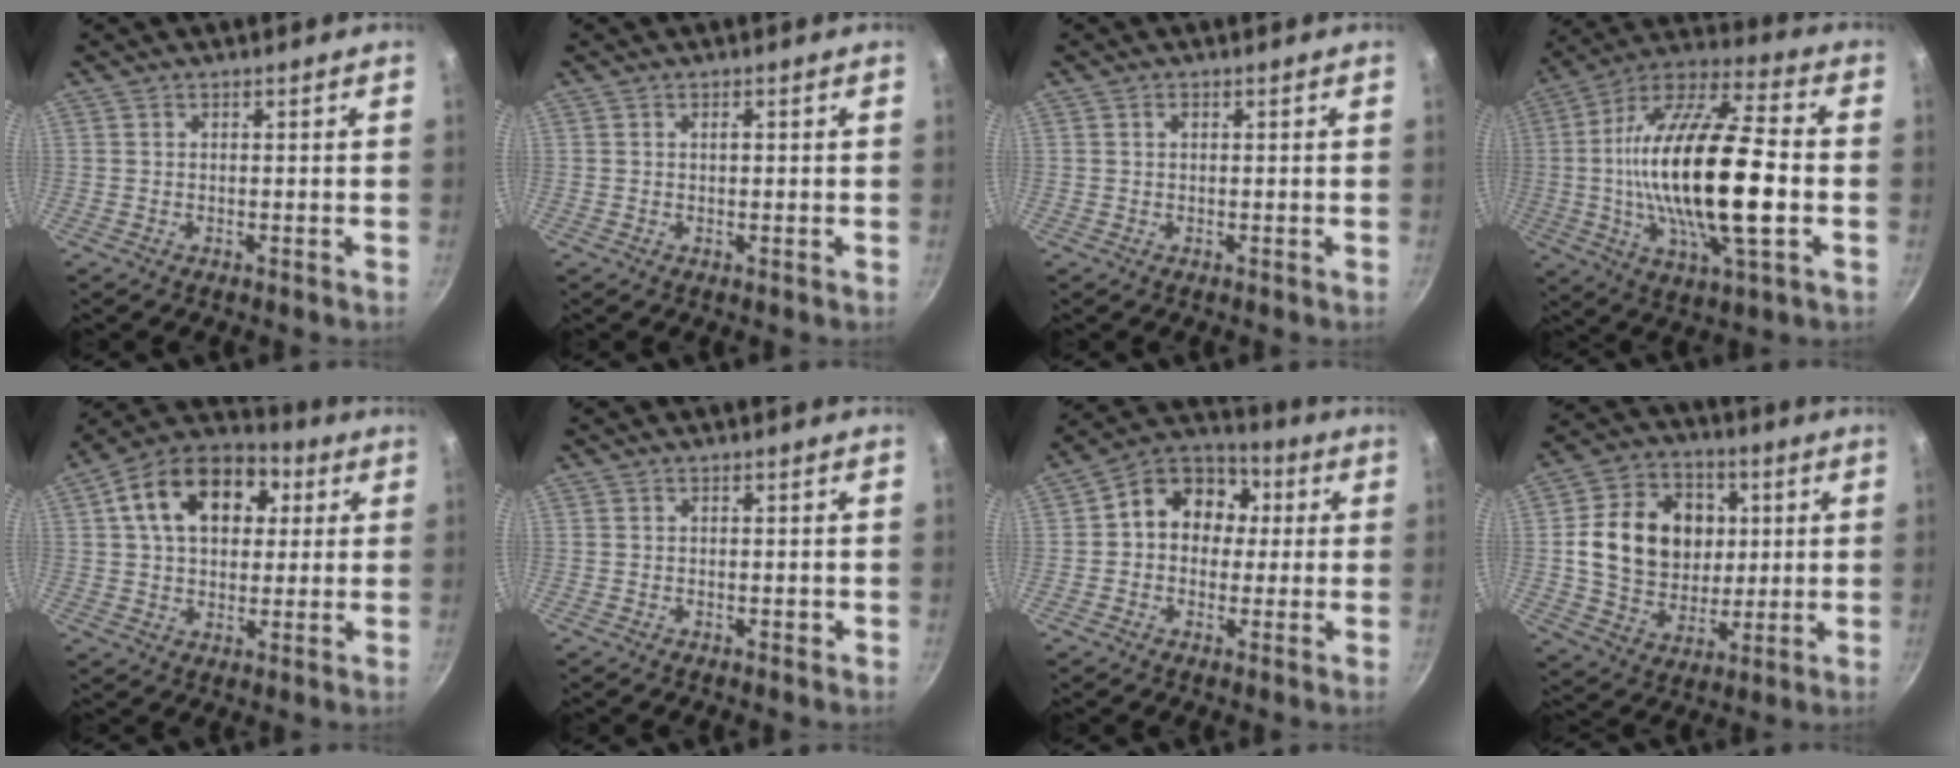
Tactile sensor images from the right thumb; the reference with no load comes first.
{"total": 1.0, "force": [0.2, 0.5, 0.9], "torque": [-0.011, 0.002, 0.002]}
{"total": 0.7, "force": [0.2, 0.4, 0.5], "torque": [-0.010, 0.003, 0.003]}
{"total": 26.2, "force": [-1.9, 8.8, 24.6], "torque": [-0.455, 0.018, -0.045]}
{"total": 17.8, "force": [4.8, 12.2, 12.0], "torque": [-0.180, 0.018, 0.061]}
{"total": 0.5, "force": [-0.2, 0.4, 0.4], "torque": [-0.004, 0.002, 0.000]}
{"total": 12.2, "force": [1.3, 10.1, 6.7], "torque": [-0.064, 0.029, -0.002]}
{"total": 18.1, "force": [2.5, 14.4, 10.6], "torque": [-0.153, 0.009, 0.044]}